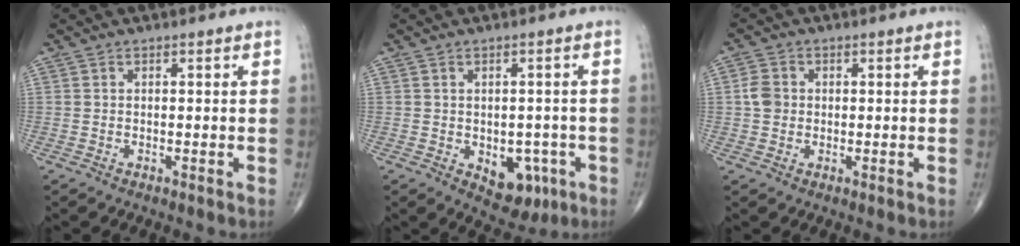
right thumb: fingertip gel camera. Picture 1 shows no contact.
{"total": 7.9, "force": [-2.6, 5.2, 5.4], "torque": [-0.031, 0.010, -0.022]}
{"total": 3.4, "force": [0.1, 2.9, 1.8], "torque": [-0.023, 0.006, -0.002]}